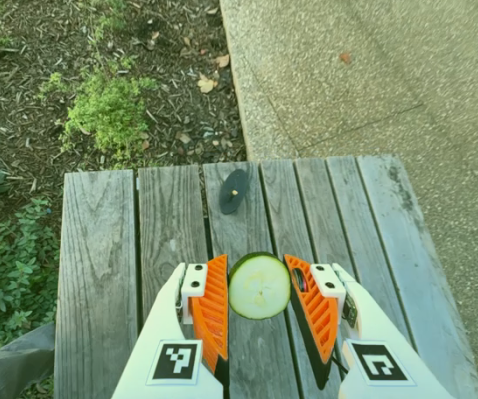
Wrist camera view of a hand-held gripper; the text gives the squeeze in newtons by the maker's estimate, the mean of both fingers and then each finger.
{"total": 6.0, "left": 6.1, "right": 6.0}